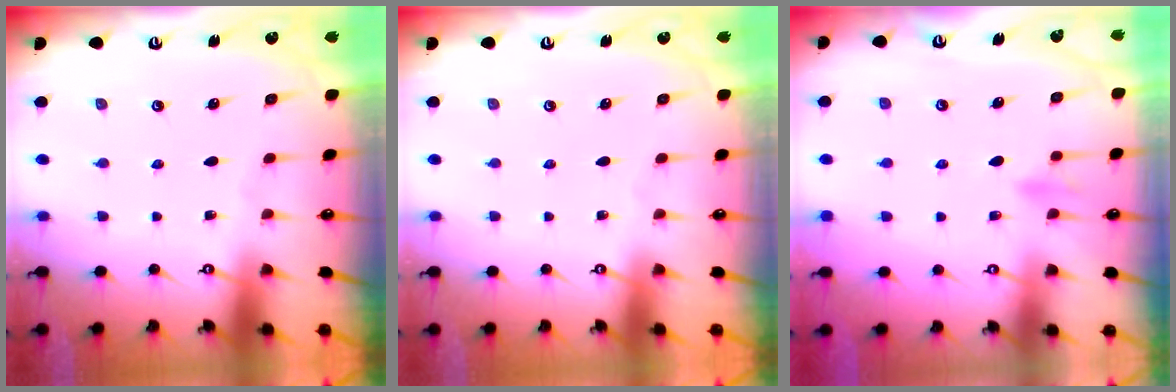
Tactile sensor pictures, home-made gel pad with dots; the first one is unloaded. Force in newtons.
{"total": 0.0}
{"total": 7.9, "press": 7.9, "slide": 0.6}